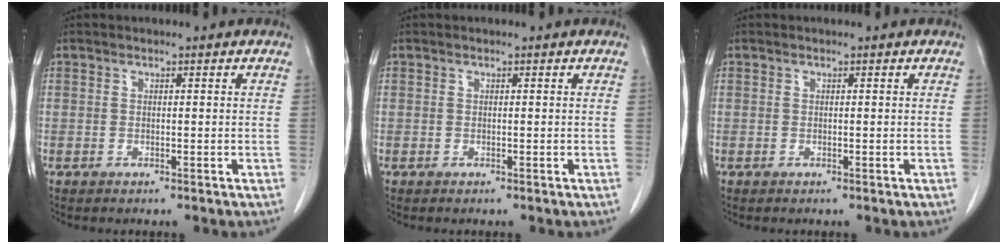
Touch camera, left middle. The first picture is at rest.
{"total": 0.0}
{"total": 0.0}